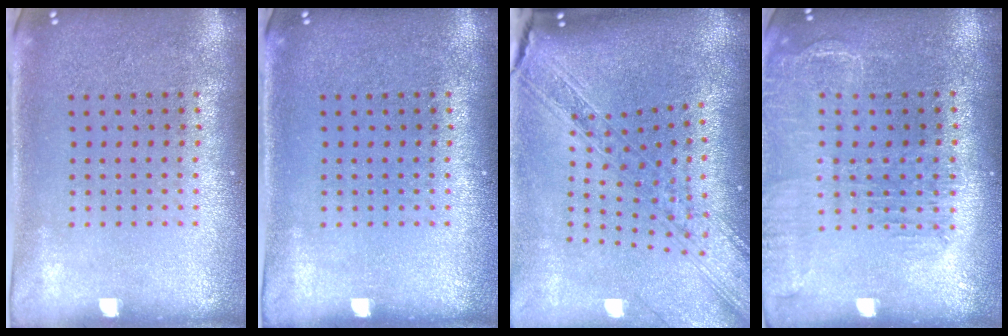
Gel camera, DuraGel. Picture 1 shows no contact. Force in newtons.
{"total": 0.0}
{"total": 2.5, "press": 2.1, "slide": 1.3}
{"total": 1.6, "press": 1.5, "slide": 0.5}